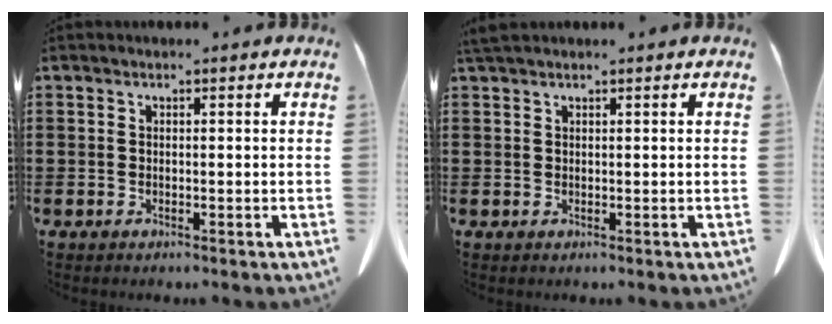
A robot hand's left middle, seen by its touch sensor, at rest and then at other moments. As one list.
[{"total": 1.2, "force": [1.1, 0.1, 0.5], "torque": [-0.013, -0.002, 0.022]}]